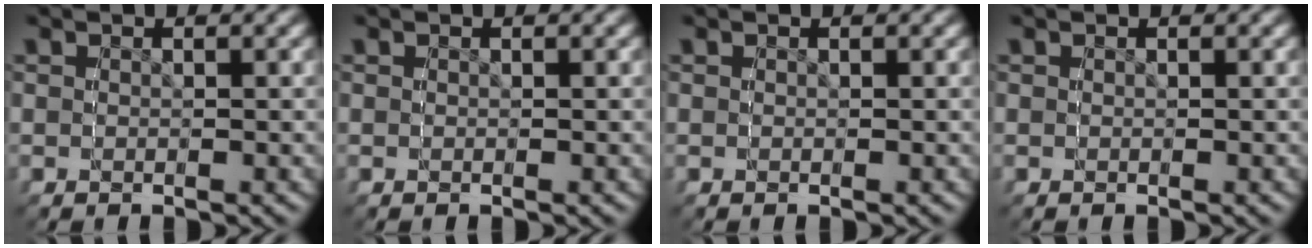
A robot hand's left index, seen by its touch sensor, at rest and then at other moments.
{"total": 0.0}
{"total": 0.0}
{"total": 0.0}